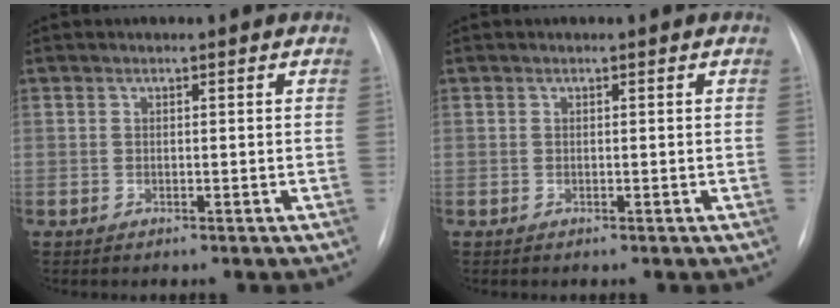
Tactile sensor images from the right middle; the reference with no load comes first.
{"total": 0.0}